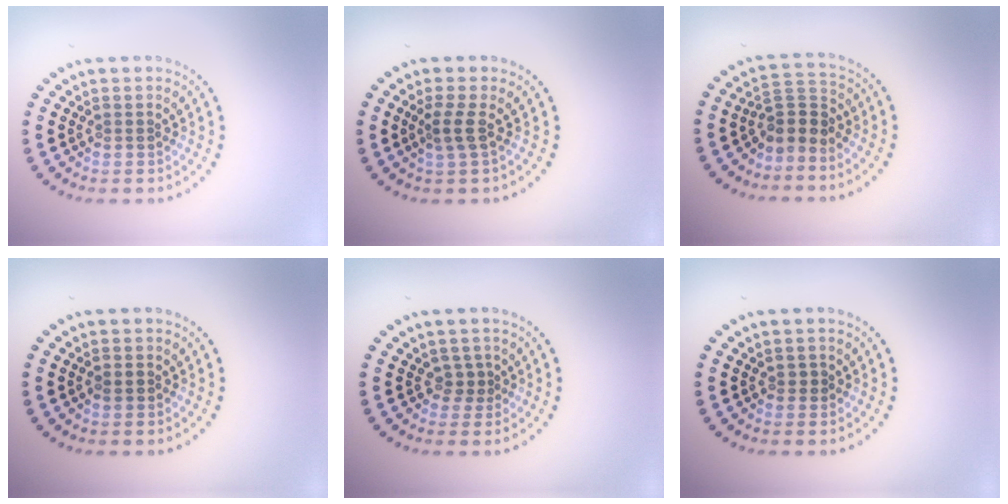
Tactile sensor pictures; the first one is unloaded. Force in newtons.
{"total": 2.0, "press": 1.4, "slide": 1.4}
{"total": 2.8, "press": 2.1, "slide": 1.8}
{"total": 0.9, "press": 0.8, "slide": 0.3}
{"total": 1.2, "press": 0.8, "slide": 0.8}
{"total": 0.7, "press": 0.7, "slide": 0.1}